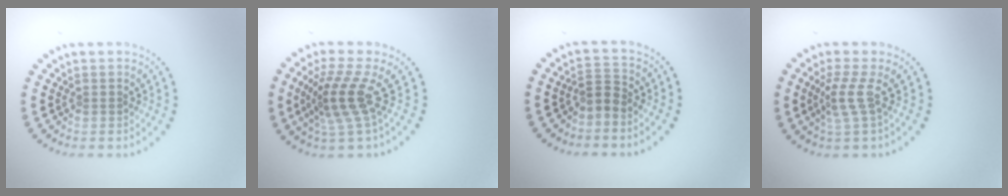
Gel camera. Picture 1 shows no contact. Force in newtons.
{"total": 3.9, "press": 2.8, "slide": 2.8}
{"total": 1.7, "press": 1.3, "slide": 1.2}
{"total": 2.3, "press": 1.6, "slide": 1.7}